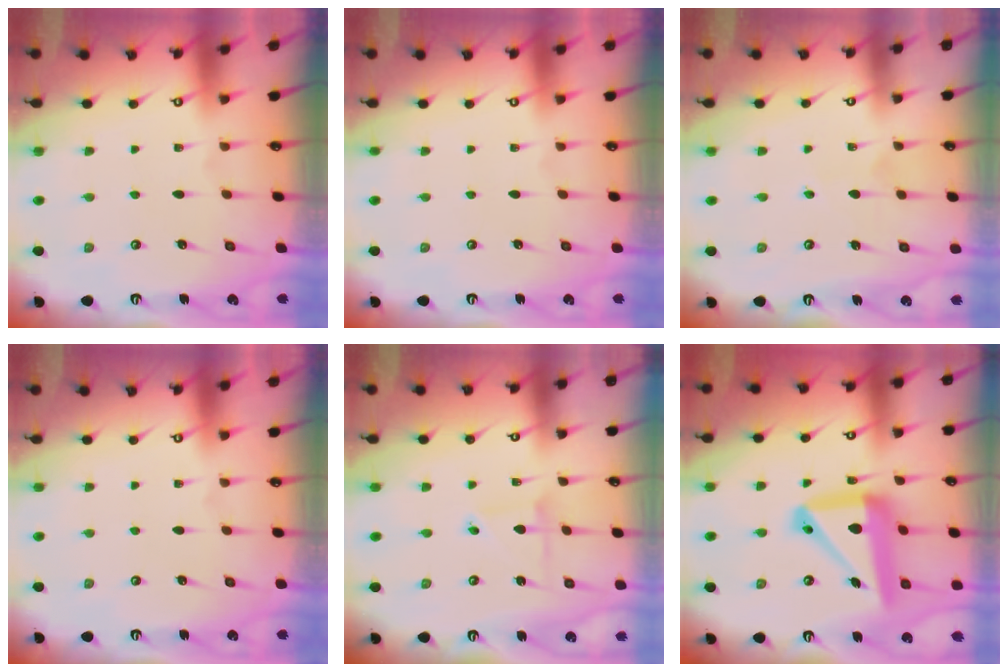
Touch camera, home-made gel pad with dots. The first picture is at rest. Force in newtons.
{"total": 0.0}
{"total": 2.9, "press": 2.9, "slide": 0.3}
{"total": 0.0}
{"total": 2.9, "press": 2.9, "slide": 0.3}
{"total": 17.3, "press": 17.2, "slide": 1.9}